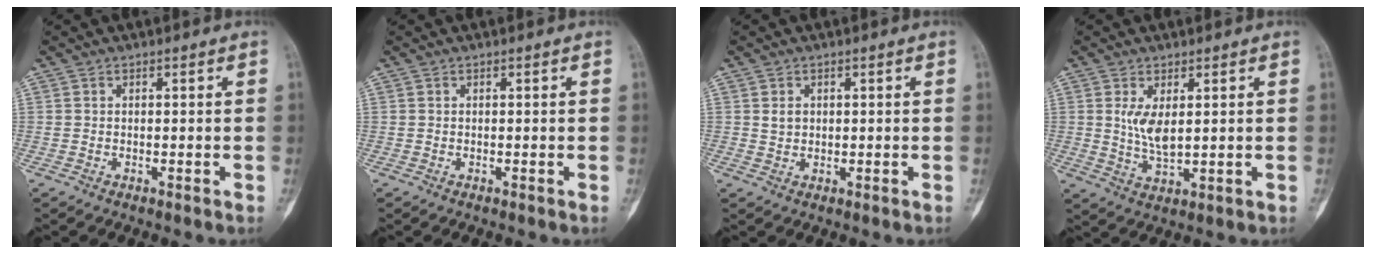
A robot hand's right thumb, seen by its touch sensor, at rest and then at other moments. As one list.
[{"total": 0.0}, {"total": 1.7, "force": [0.6, 1.4, 0.9], "torque": [-0.005, -0.004, 0.013]}, {"total": 5.2, "force": [1.3, 2.1, 4.6], "torque": [-0.083, -0.019, 0.035]}]